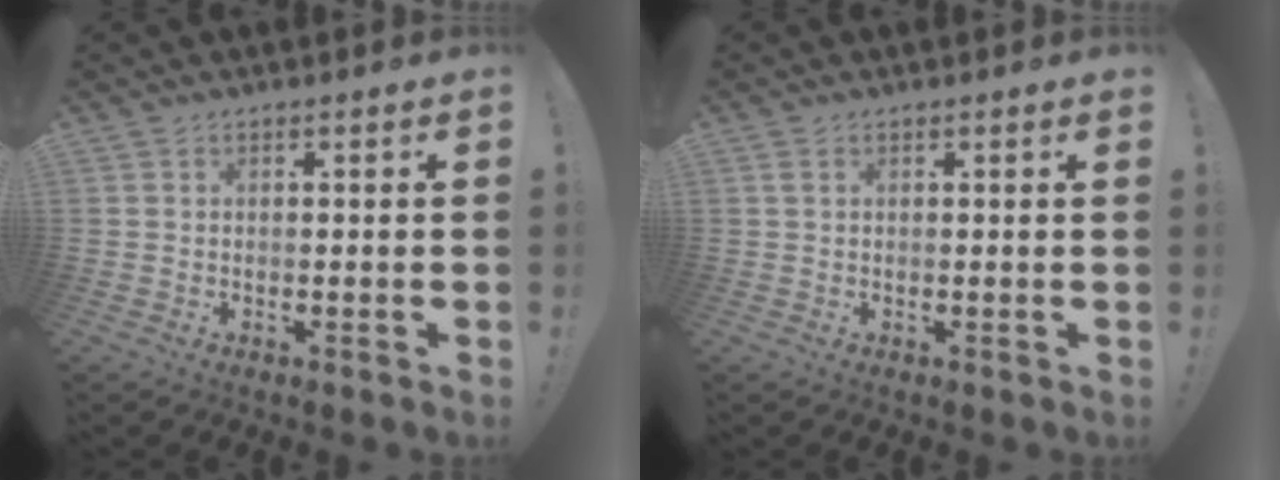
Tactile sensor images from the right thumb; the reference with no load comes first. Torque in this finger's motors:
{"motor_torque": [0.00, -0.05, 0.12, 0.12, 0.00]}